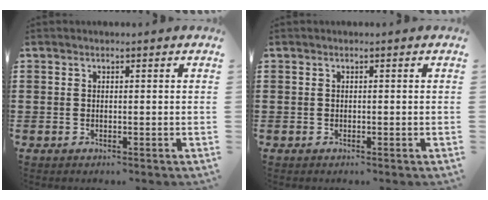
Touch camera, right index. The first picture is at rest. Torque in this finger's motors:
{"motor_torque": [0.02, 0.06, 0.00, 0.00]}